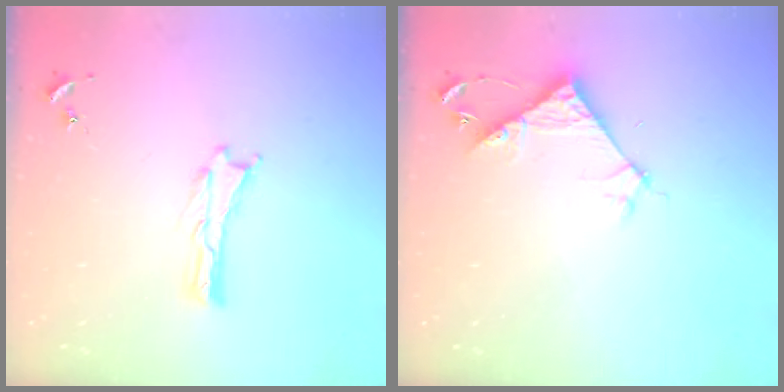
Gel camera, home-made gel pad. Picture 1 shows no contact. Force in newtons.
{"total": 5.8, "press": 5.8, "slide": 0.2}